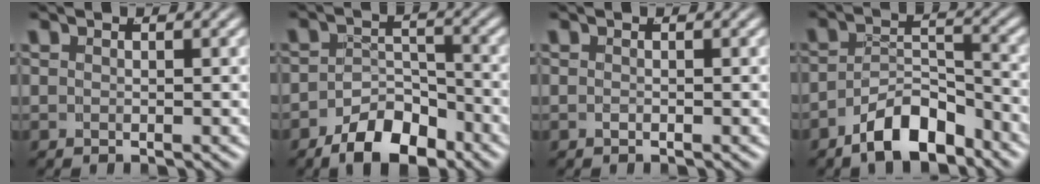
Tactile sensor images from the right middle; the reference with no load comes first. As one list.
[{"total": 5.7, "force": [-4.1, 2.7, 3.0], "torque": [-0.036, -0.006, -0.068]}, {"total": 0.0}, {"total": 5.9, "force": [-4.6, 2.4, 2.9], "torque": [-0.028, 0.003, -0.080]}]